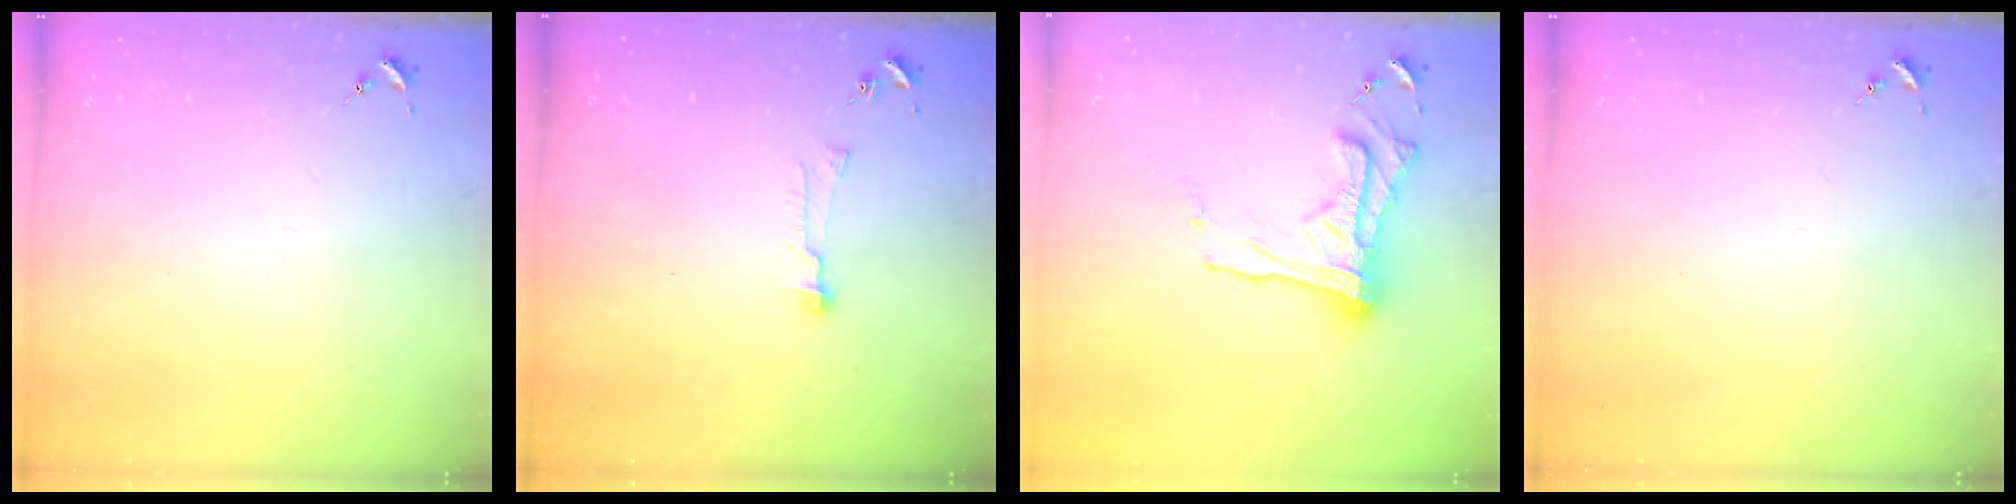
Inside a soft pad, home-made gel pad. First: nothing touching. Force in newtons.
{"total": 5.9, "press": 5.9, "slide": 0.5}
{"total": 16.1, "press": 16.1, "slide": 1.4}
{"total": 0.0}